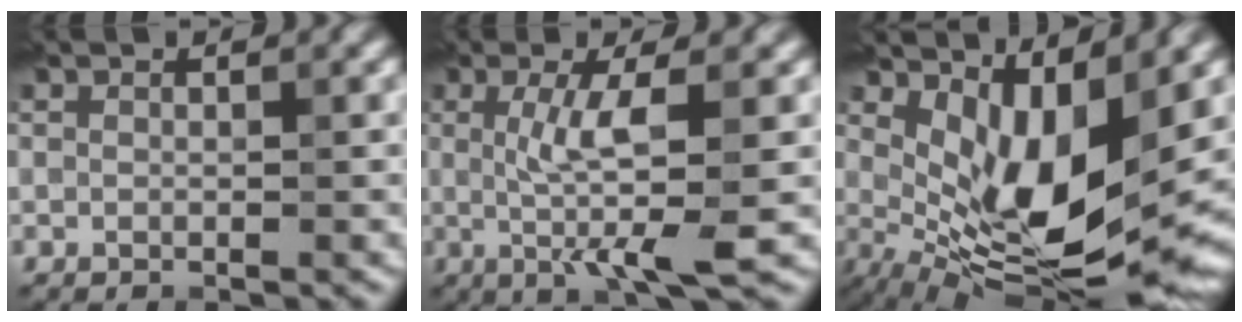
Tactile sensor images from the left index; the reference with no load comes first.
{"total": 5.7, "force": [-0.3, 1.0, 5.6], "torque": [-0.103, -0.007, -0.001]}
{"total": 10.6, "force": [1.1, 4.7, 9.4], "torque": [-0.168, -0.024, 0.030]}